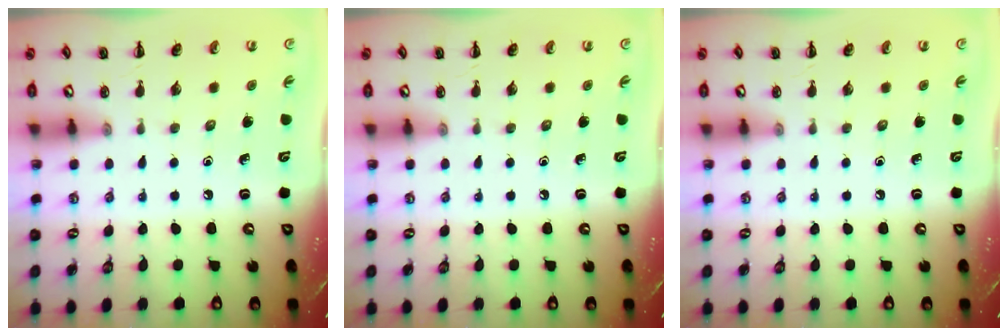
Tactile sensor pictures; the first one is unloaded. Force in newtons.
{"total": 0.0}
{"total": 0.0}